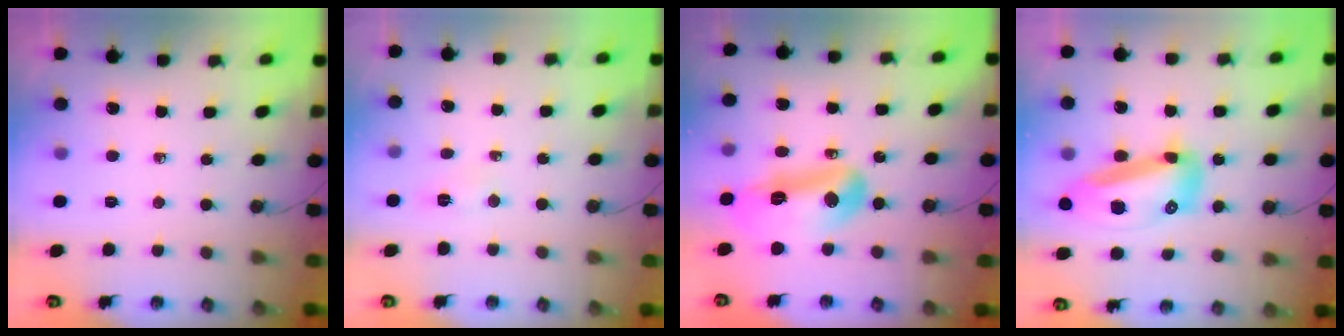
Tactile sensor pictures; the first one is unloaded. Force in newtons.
{"total": 3.9, "press": 3.7, "slide": 1.3}
{"total": 13.8, "press": 13.7, "slide": 1.8}
{"total": 17.2, "press": 17.1, "slide": 2.1}